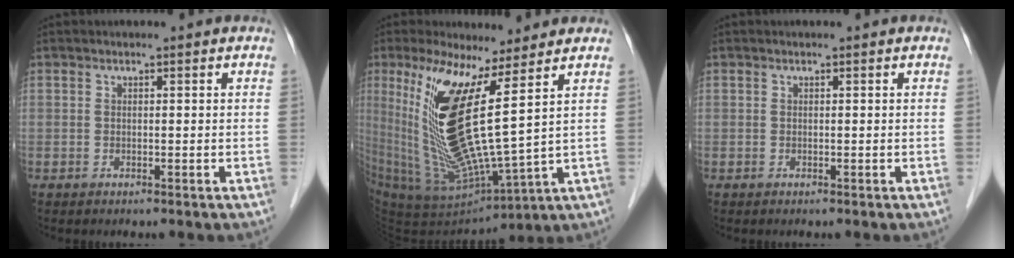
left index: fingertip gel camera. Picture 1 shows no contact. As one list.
[{"total": 16.0, "force": [5.0, 1.4, 15.2], "torque": [-0.310, -0.029, 0.104]}, {"total": 0.0}]